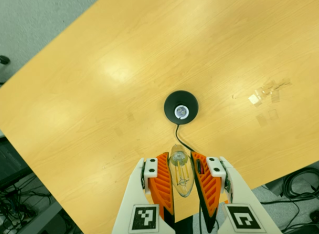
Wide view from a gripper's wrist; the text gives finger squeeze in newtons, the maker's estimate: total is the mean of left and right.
{"total": 18.6, "left": 19.6, "right": 17.5}